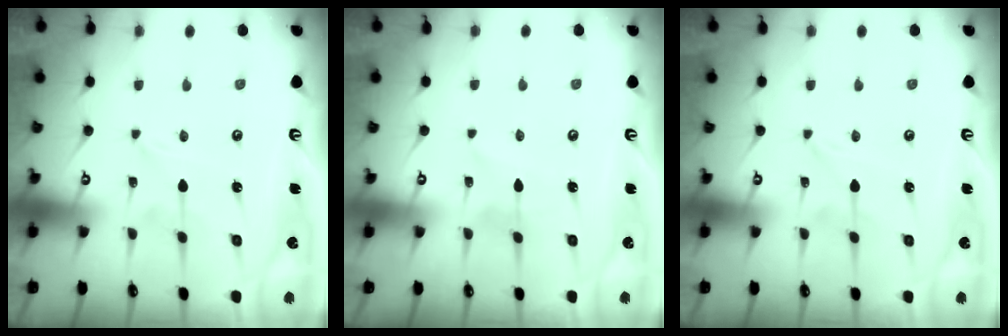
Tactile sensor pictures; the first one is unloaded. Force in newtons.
{"total": 1.7, "press": 1.7, "slide": 0.2}
{"total": 0.0}